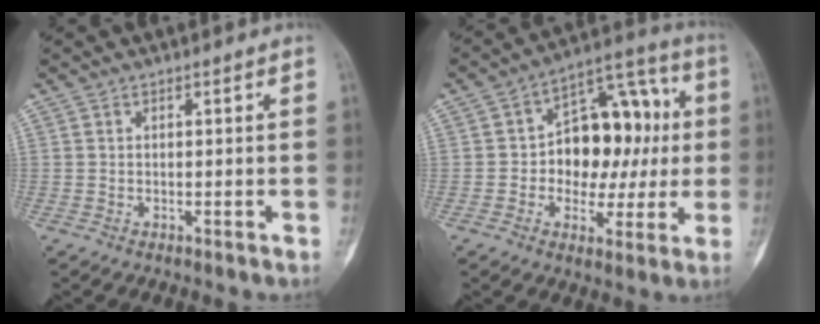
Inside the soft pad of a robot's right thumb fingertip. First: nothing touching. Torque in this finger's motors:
{"motor_torque": [0.66, 2.84, 0.57, -0.60, 0.12]}